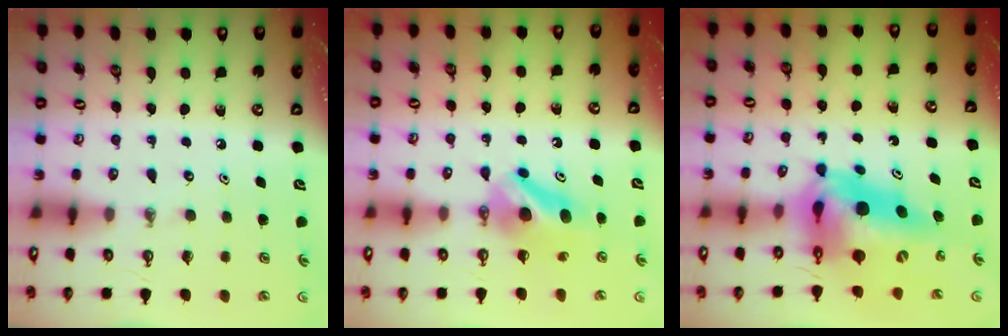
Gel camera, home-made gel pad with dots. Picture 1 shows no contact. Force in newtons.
{"total": 7.8, "press": 5.0, "slide": 6.0}
{"total": 16.4, "press": 16.3, "slide": 1.6}